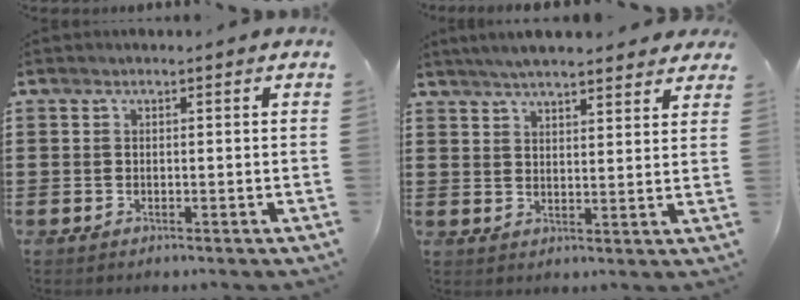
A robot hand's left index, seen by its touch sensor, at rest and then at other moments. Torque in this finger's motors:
{"motor_torque": [2.14, 0.00, 1.05, 0.21]}